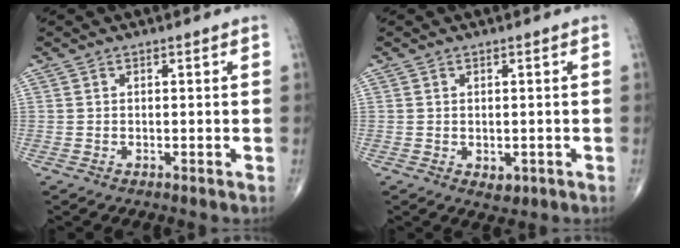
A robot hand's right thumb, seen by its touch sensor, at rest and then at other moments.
{"total": 2.0, "force": [-0.5, 1.3, 1.4], "torque": [-0.011, -0.004, 0.000]}